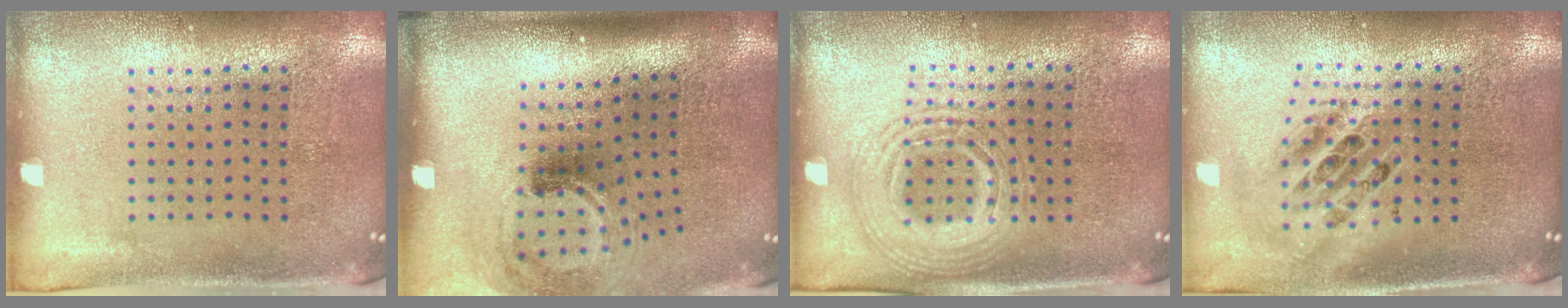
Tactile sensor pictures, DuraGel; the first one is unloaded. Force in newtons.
{"total": 1.8, "press": 1.1, "slide": 1.4}
{"total": 2.6, "press": 2.6, "slide": 0.2}
{"total": 2.0, "press": 1.6, "slide": 1.3}